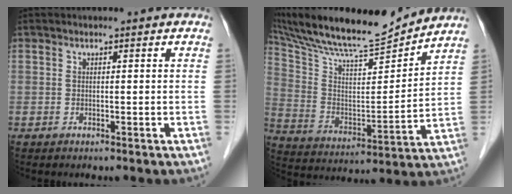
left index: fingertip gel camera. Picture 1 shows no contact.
{"total": 19.5, "force": [18.0, 1.5, 7.4], "torque": [-0.146, -0.010, 0.300]}